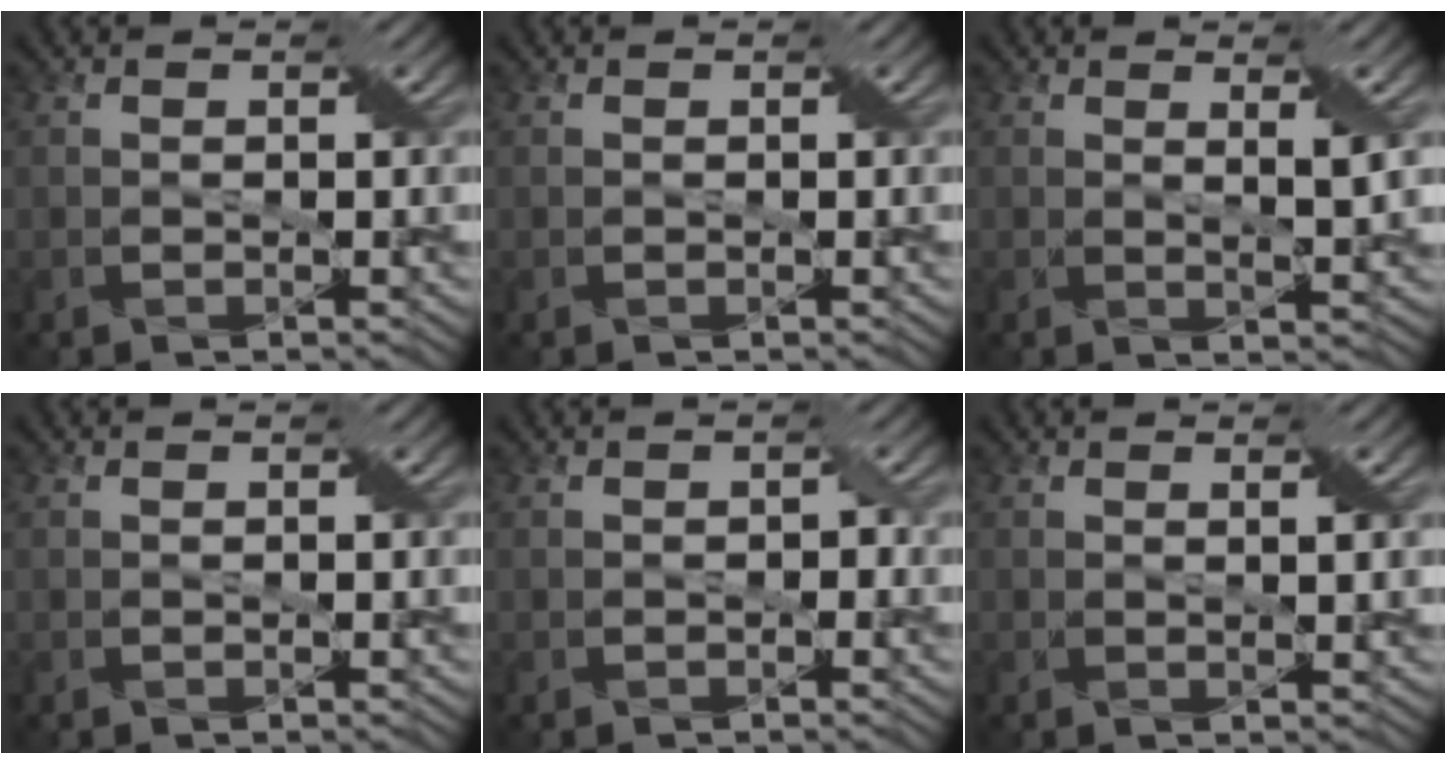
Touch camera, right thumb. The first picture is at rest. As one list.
[{"total": 0.0}, {"total": 2.7, "force": [1.2, 0.3, 2.4], "torque": [-0.048, -0.001, 0.022]}, {"total": 0.0}, {"total": 0.8, "force": [-0.2, 0.6, 0.5], "torque": [-0.008, 0.000, -0.005]}, {"total": 1.4, "force": [0.6, 0.1, 1.2], "torque": [-0.023, 0.004, 0.009]}]